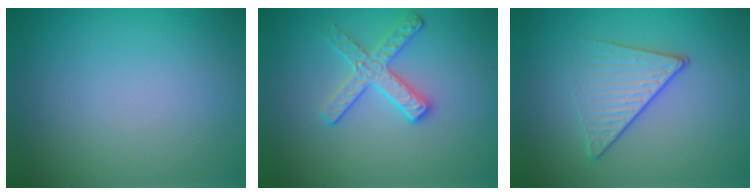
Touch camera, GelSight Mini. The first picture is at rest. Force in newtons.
{"total": 2.8, "press": 2.7, "slide": 0.7}
{"total": 3.5, "press": 2.8, "slide": 2.1}